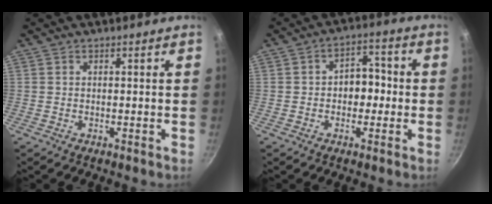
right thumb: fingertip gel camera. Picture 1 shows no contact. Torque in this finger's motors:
{"motor_torque": [0.00, 0.19, 0.03, 0.13, 0.12]}